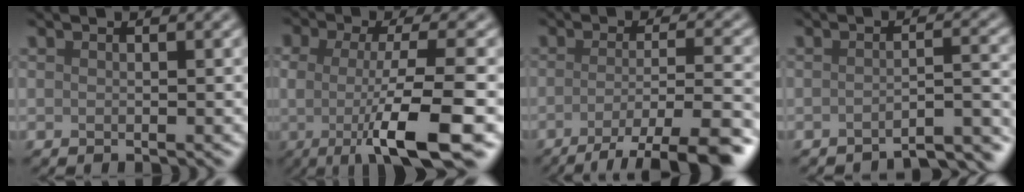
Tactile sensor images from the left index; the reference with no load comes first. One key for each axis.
{"total": 8.8, "fx": -1.8, "fy": 2.1, "fz": 8.3, "tx": -0.123, "ty": -0.010, "tz": -0.038}
{"total": 8.3, "fx": -4.5, "fy": 2.0, "fz": 6.7, "tx": -0.089, "ty": -0.002, "tz": -0.070}
{"total": 5.8, "fx": -5.4, "fy": 1.1, "fz": 2.0, "tx": -0.013, "ty": 0.005, "tz": -0.067}